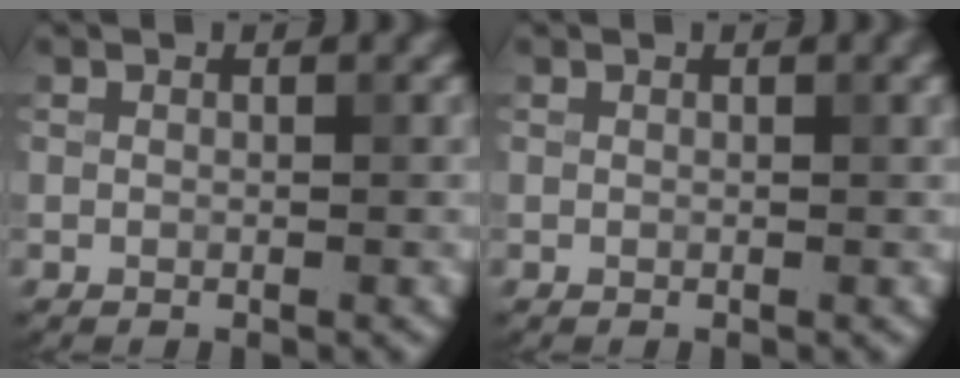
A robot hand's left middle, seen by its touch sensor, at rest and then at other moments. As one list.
[{"total": 0.7, "force": [0.3, 0.1, 0.7], "torque": [-0.012, 0.003, 0.006]}]